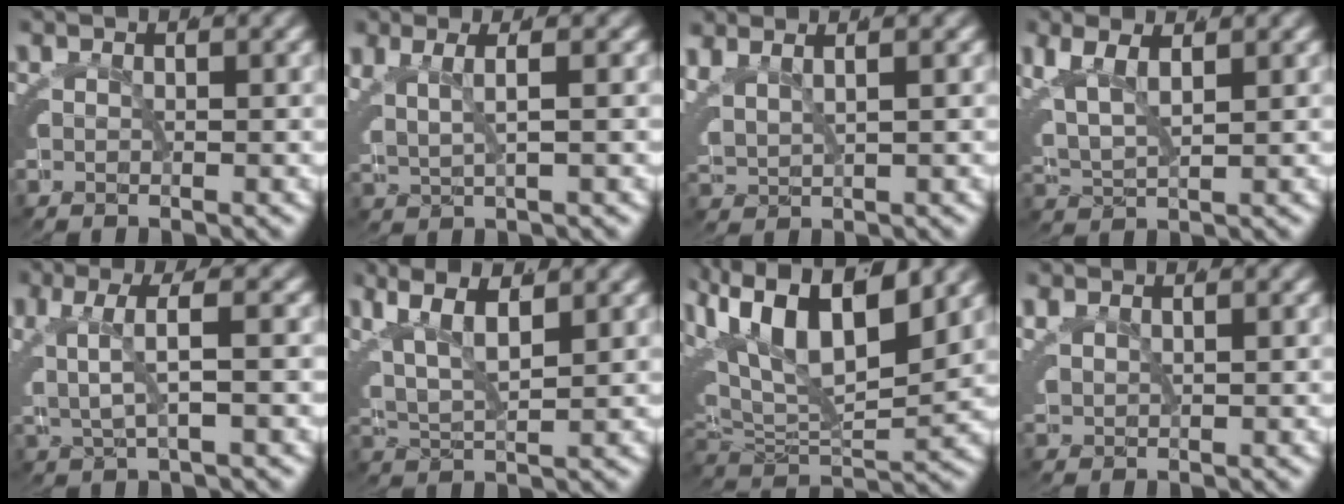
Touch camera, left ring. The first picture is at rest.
{"total": 2.9, "force": [0.9, 1.6, 2.3], "torque": [-0.060, -0.006, 0.022]}
{"total": 4.9, "force": [1.2, 3.9, 2.7], "torque": [-0.087, -0.011, 0.024]}
{"total": 4.9, "force": [1.3, 3.6, 3.1], "torque": [-0.093, -0.013, 0.028]}
{"total": 3.0, "force": [0.2, 1.1, 2.8], "torque": [-0.063, -0.007, 0.010]}
{"total": 6.4, "force": [2.2, 4.4, 4.1], "torque": [-0.108, -0.012, 0.039]}
{"total": 8.6, "force": [2.2, 5.3, 6.4], "torque": [-0.123, 0.004, 0.034]}
{"total": 2.7, "force": [1.2, 2.1, 1.2], "torque": [-0.037, -0.003, 0.023]}